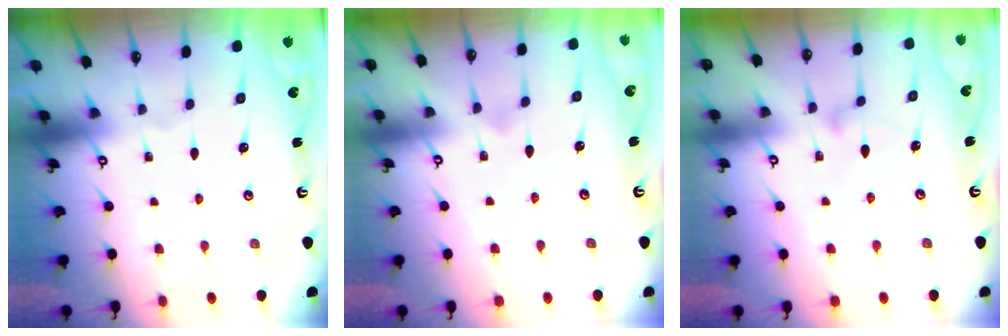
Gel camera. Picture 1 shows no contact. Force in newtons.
{"total": 3.8, "press": 3.8, "slide": 0.2}
{"total": 8.2, "press": 8.2, "slide": 0.4}